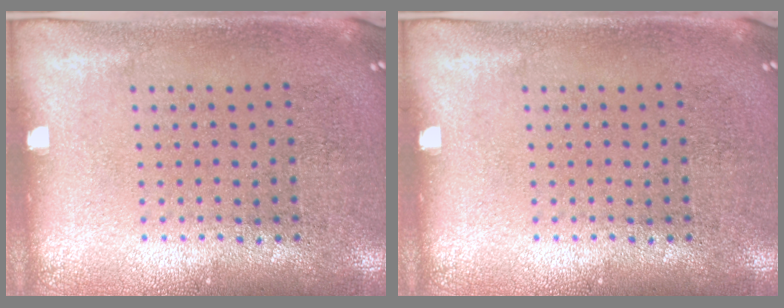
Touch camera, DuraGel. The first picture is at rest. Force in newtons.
{"total": 0.0}